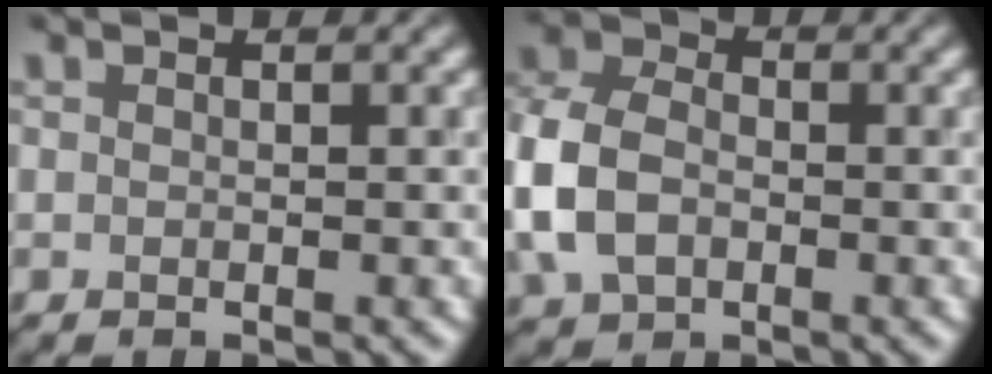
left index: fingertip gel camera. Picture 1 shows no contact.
{"total": 7.3, "force": [-1.5, 5.3, 4.7], "torque": [-0.124, 0.004, -0.044]}